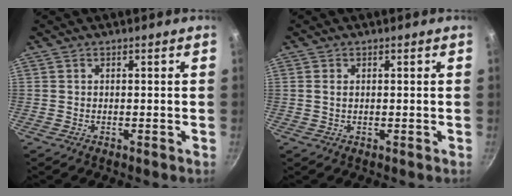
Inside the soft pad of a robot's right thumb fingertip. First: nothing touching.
{"total": 0.9, "force": [0.2, 0.5, 0.7], "torque": [-0.014, 0.001, 0.003]}